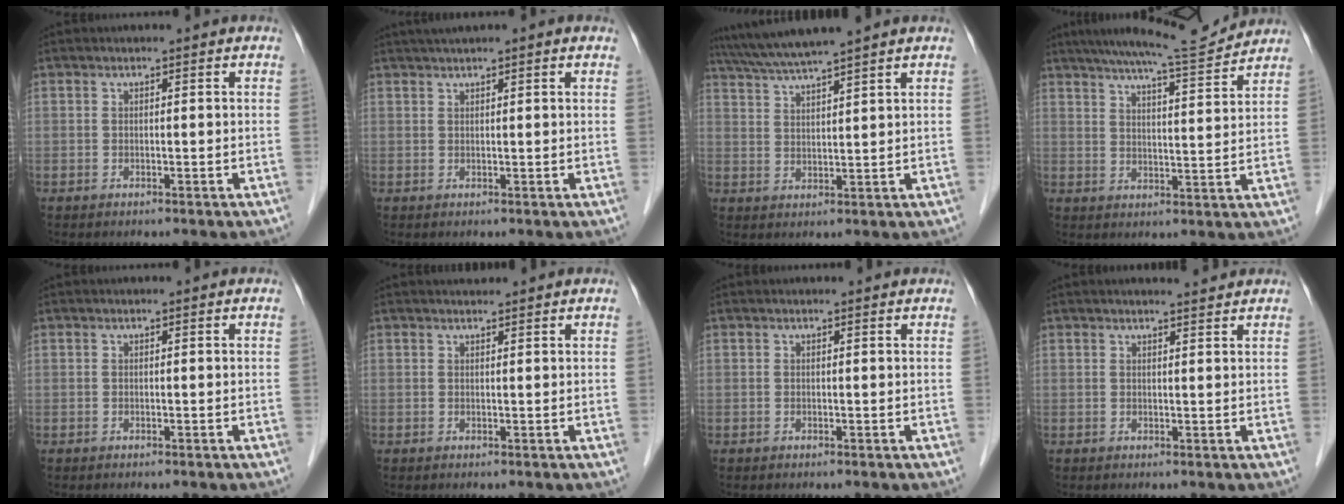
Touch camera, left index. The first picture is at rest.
{"total": 4.6, "force": [3.6, 0.0, 2.9], "torque": [-0.048, 0.032, 0.059]}
{"total": 8.3, "force": [7.3, -1.1, 3.9], "torque": [-0.073, 0.023, 0.127]}
{"total": 11.5, "force": [10.8, -0.1, 3.9], "torque": [-0.063, 0.003, 0.155]}
{"total": 0.0}
{"total": 1.5, "force": [1.4, 0.1, 0.3], "torque": [-0.008, 0.012, 0.027]}
{"total": 1.3, "force": [1.3, 0.2, 0.2], "torque": [-0.012, 0.012, 0.013]}
{"total": 3.0, "force": [2.8, 0.1, 0.9], "torque": [-0.016, 0.005, 0.036]}